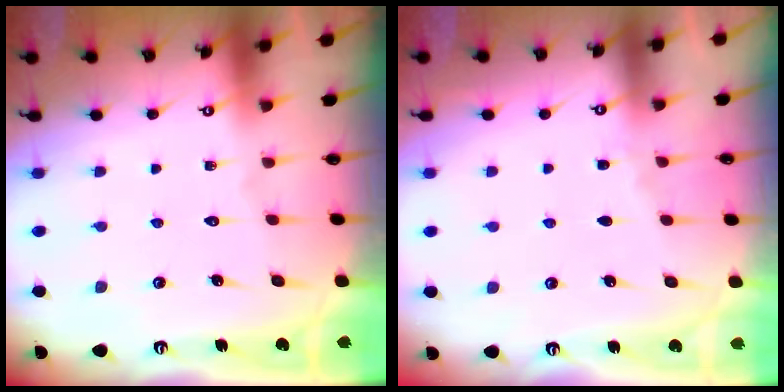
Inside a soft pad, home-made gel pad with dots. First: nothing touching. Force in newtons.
{"total": 2.8, "press": 2.7, "slide": 0.4}